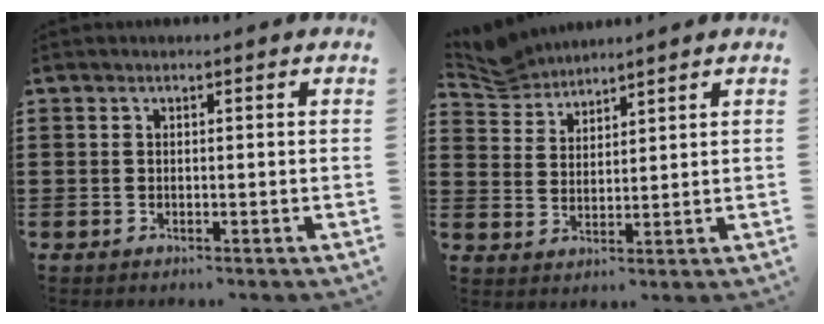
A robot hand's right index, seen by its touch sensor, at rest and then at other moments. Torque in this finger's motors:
{"motor_torque": [-0.79, 1.14, -0.14, -0.03]}